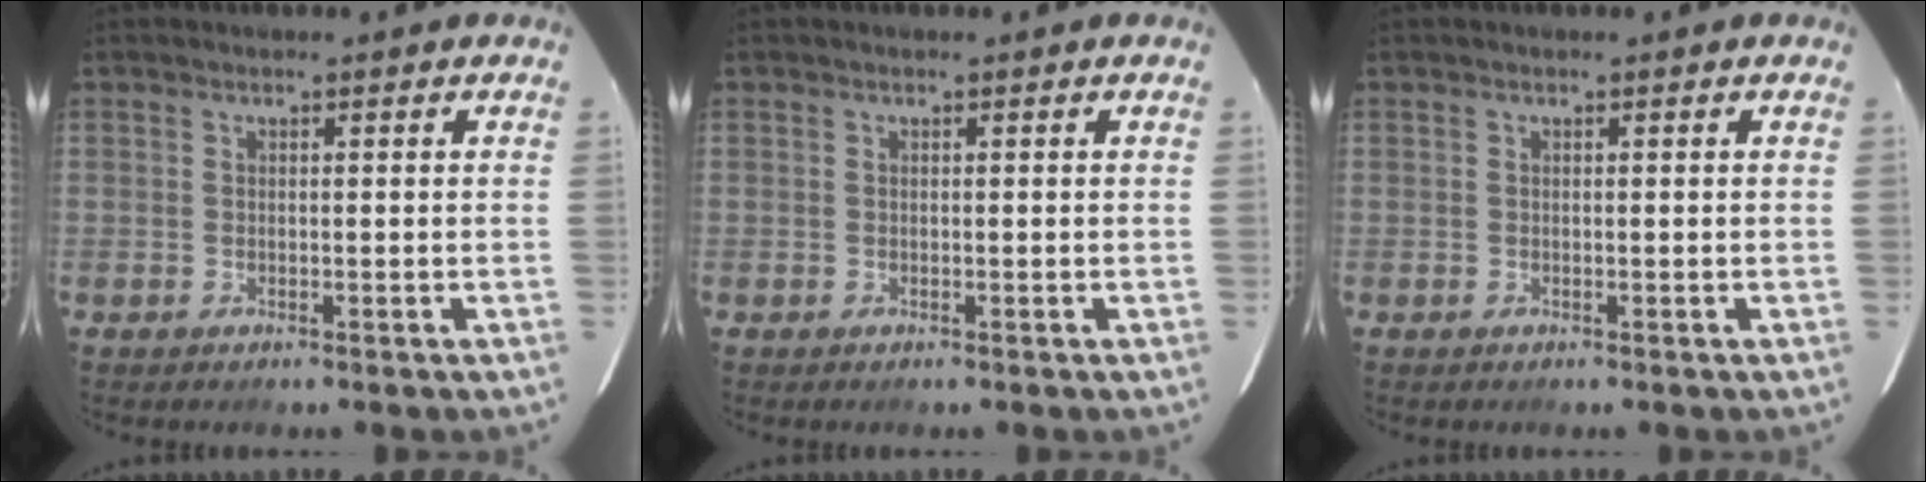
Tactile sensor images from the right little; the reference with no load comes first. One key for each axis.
{"total": 0.0}
{"total": 0.0}